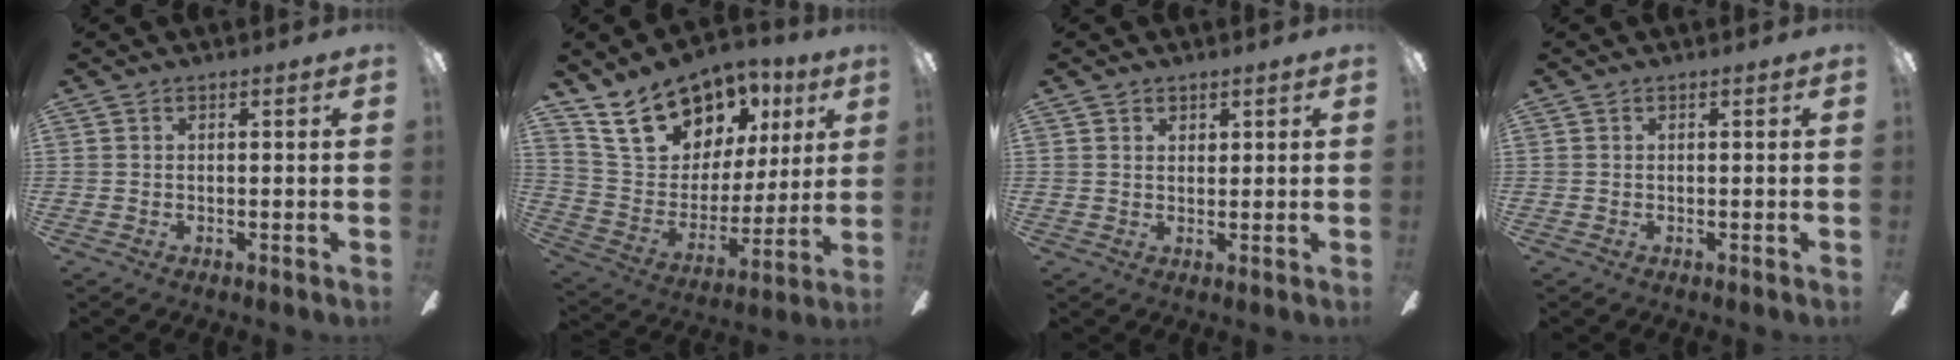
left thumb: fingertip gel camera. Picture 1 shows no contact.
{"total": 18.9, "force": [12.9, 11.8, 7.2], "torque": [-0.138, -0.069, 0.244]}
{"total": 1.9, "force": [1.3, 1.3, 0.3], "torque": [0.009, -0.004, 0.022]}
{"total": 0.0}